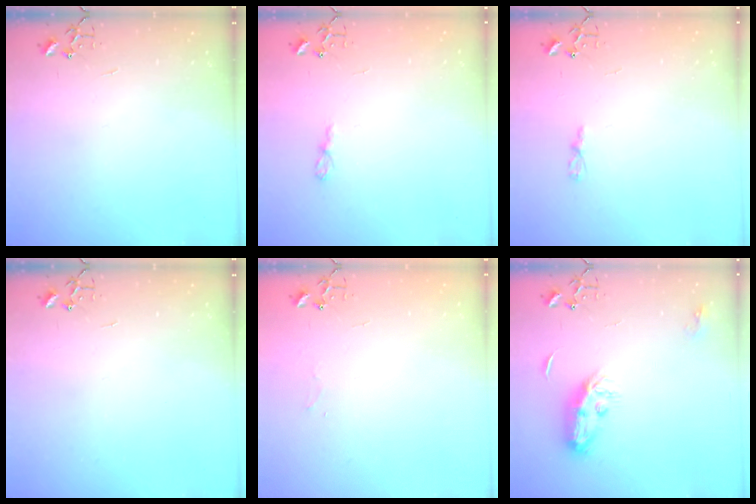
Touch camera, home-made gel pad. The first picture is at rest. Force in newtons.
{"total": 4.4, "press": 4.4, "slide": 0.6}
{"total": 3.2, "press": 3.1, "slide": 0.4}
{"total": 0.0}
{"total": 3.8, "press": 3.8, "slide": 0.4}
{"total": 8.7, "press": 8.7, "slide": 0.4}